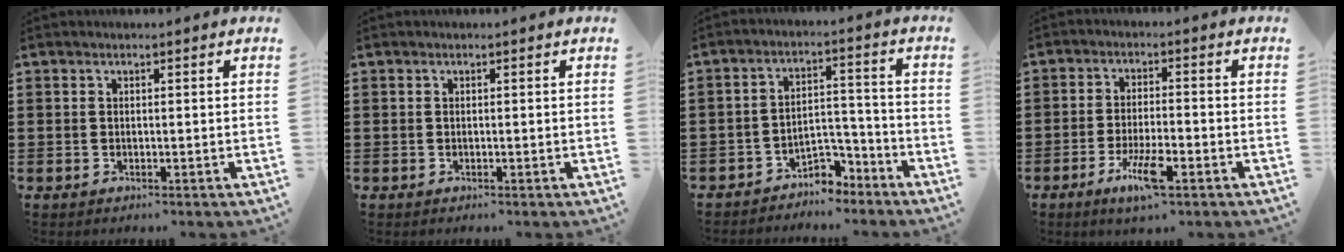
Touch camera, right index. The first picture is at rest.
{"total": 0.0}
{"total": 4.9, "force": [-4.3, 1.9, 1.3], "torque": [-0.025, 0.014, -0.084]}
{"total": 6.0, "force": [-3.2, 1.2, 4.9], "torque": [-0.104, -0.010, -0.060]}